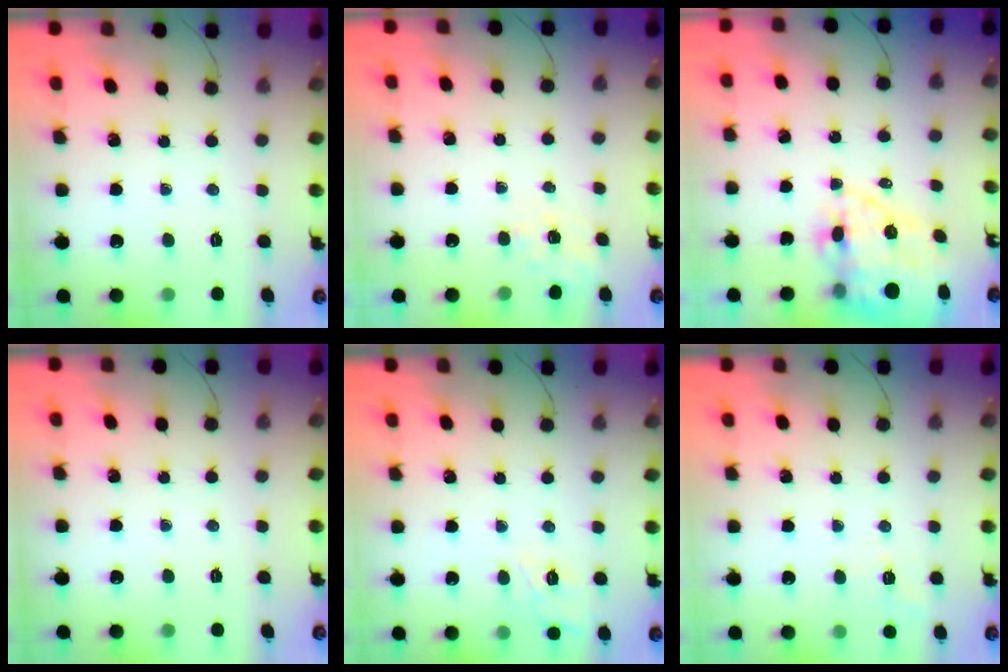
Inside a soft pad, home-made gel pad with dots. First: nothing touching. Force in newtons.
{"total": 1.5, "press": 1.1, "slide": 1.1}
{"total": 14.0, "press": 13.4, "slide": 4.1}
{"total": 0.0}
{"total": 7.8, "press": 7.7, "slide": 1.6}
{"total": 4.4, "press": 4.0, "slide": 1.8}